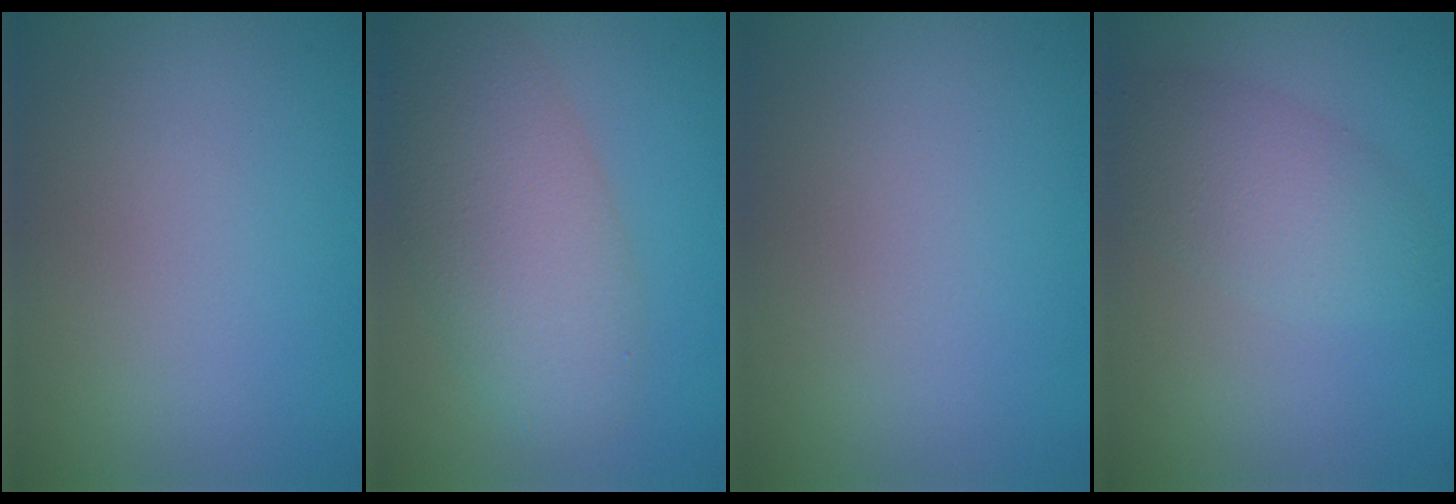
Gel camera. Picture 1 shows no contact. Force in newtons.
{"total": 7.0, "press": 7.0, "slide": 0.4}
{"total": 0.0}
{"total": 4.0, "press": 4.0, "slide": 0.2}